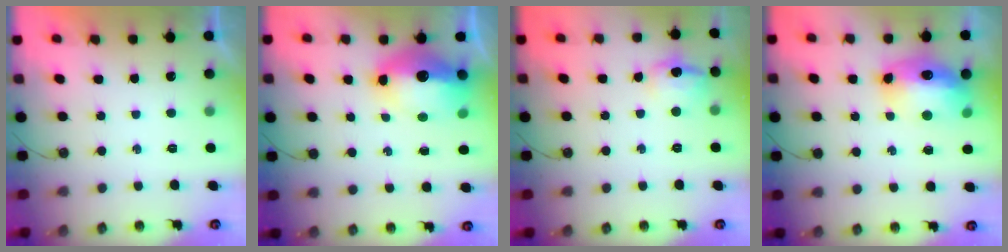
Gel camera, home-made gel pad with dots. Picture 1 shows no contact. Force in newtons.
{"total": 15.4, "press": 15.3, "slide": 1.7}
{"total": 10.7, "press": 10.7, "slide": 0.8}
{"total": 14.4, "press": 14.4, "slide": 1.3}